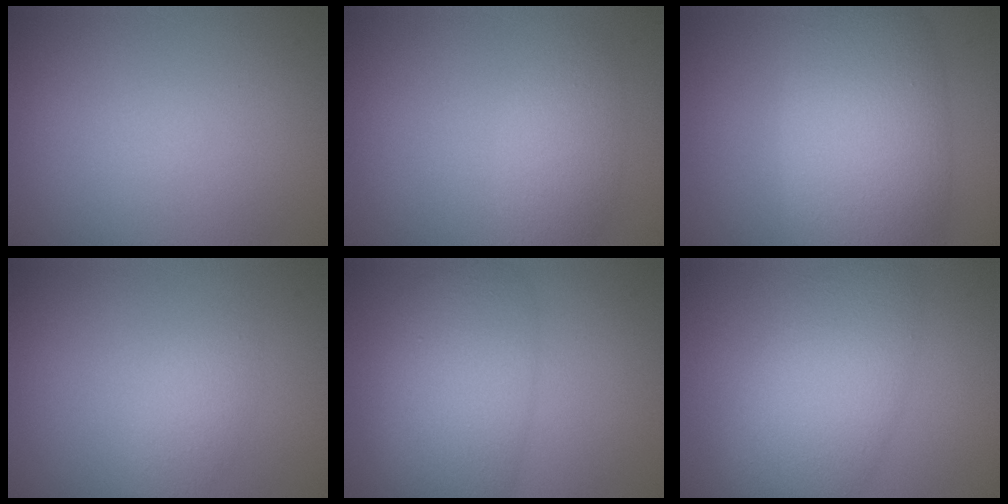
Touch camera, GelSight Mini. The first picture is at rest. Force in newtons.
{"total": 2.9, "press": 2.9, "slide": 0.1}
{"total": 9.5, "press": 9.5, "slide": 0.3}
{"total": 1.7, "press": 1.7, "slide": 0.1}
{"total": 6.8, "press": 6.8, "slide": 0.2}
{"total": 8.9, "press": 8.9, "slide": 0.1}